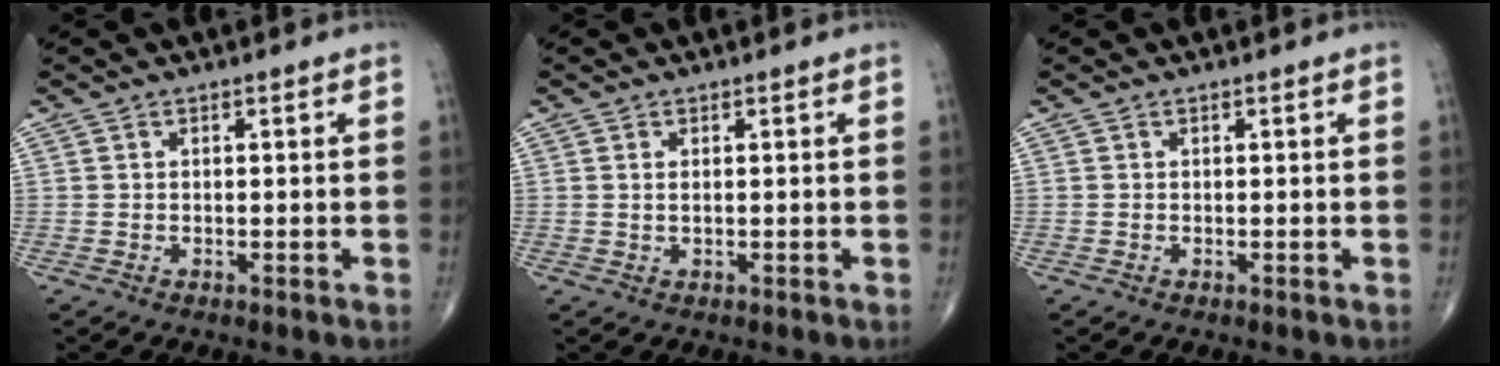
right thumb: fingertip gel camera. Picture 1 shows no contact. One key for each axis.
{"total": 0.9, "fx": 0.3, "fy": 0.3, "fz": 0.8, "tx": -0.016, "ty": 0.000, "tz": 0.006}
{"total": 0.0}